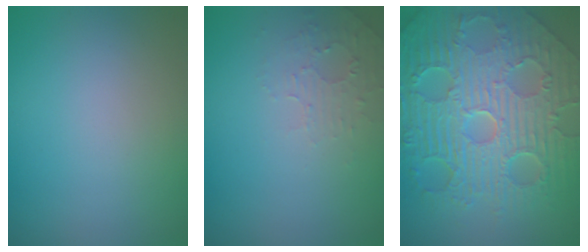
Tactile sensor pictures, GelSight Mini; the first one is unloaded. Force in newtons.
{"total": 1.6, "press": 1.6, "slide": 0.4}
{"total": 11.3, "press": 7.4, "slide": 8.5}